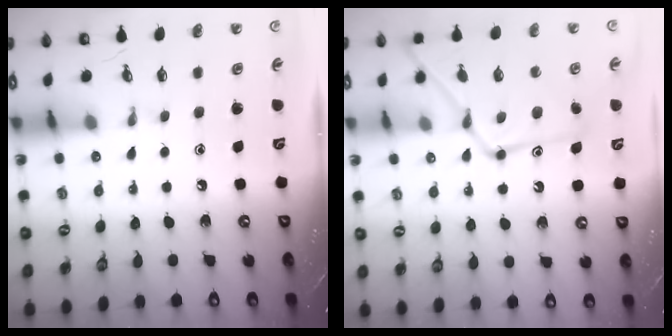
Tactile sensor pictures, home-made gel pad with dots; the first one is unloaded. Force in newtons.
{"total": 15.9, "press": 15.9, "slide": 1.1}